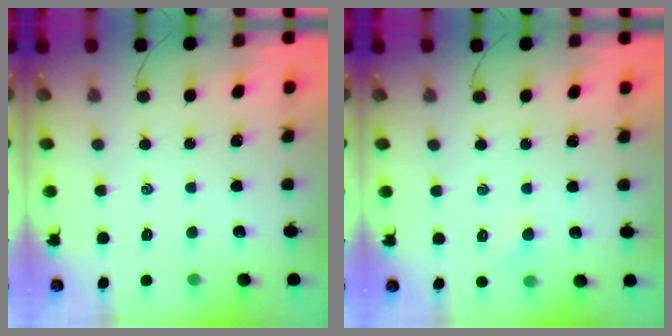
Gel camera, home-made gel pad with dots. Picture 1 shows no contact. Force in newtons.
{"total": 3.3, "press": 3.1, "slide": 0.9}